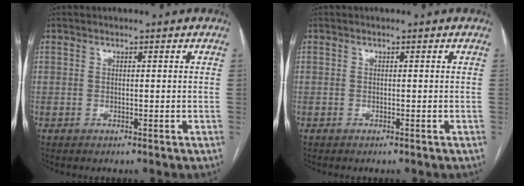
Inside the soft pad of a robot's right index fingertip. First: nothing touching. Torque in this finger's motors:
{"motor_torque": [0.18, 0.01, 0.01, 0.01]}